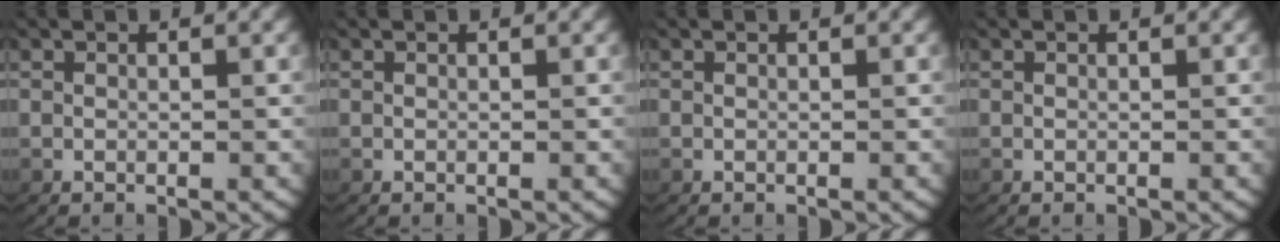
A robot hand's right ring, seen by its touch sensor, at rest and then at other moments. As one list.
[{"total": 0.0}, {"total": 0.0}, {"total": 0.0}]